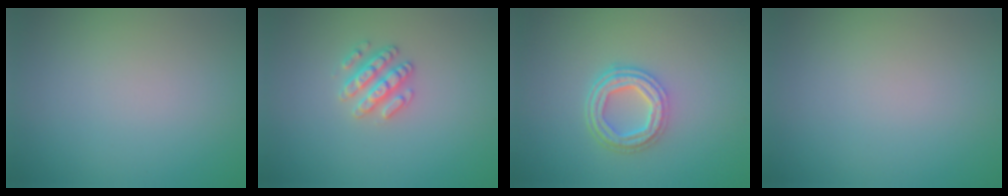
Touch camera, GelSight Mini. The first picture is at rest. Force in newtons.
{"total": 2.5, "press": 2.5, "slide": 0.4}
{"total": 4.3, "press": 3.3, "slide": 2.7}
{"total": 0.0}